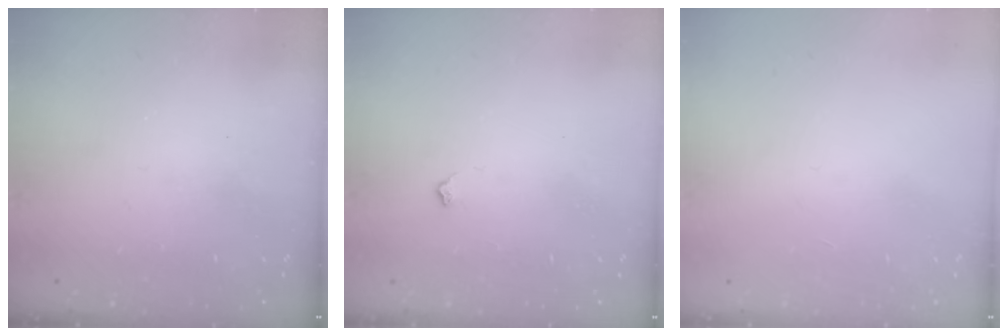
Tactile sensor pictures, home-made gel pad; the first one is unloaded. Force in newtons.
{"total": 2.4, "press": 2.4, "slide": 0.5}
{"total": 0.0}